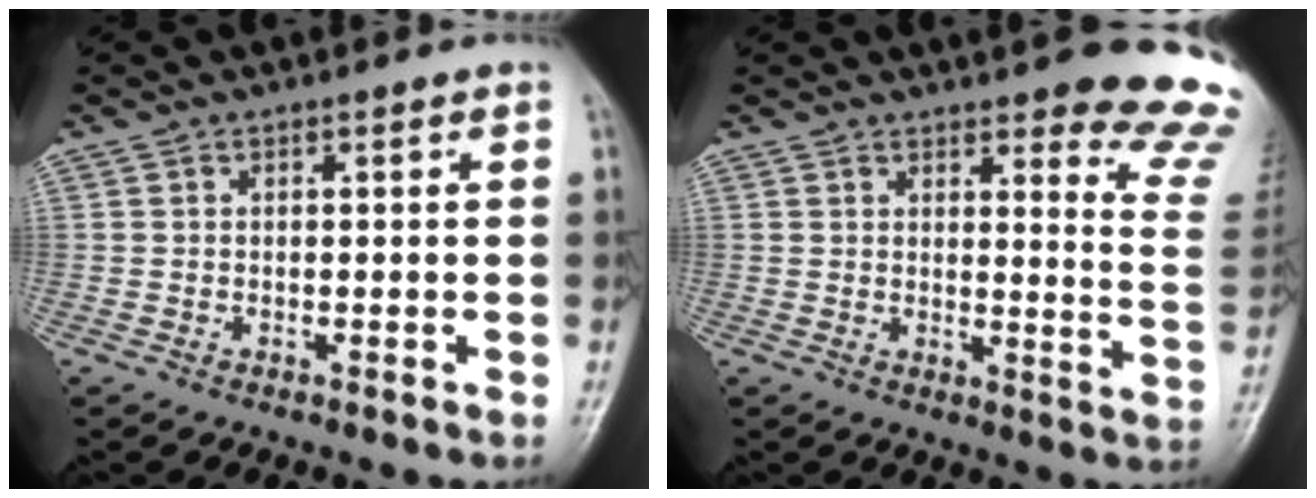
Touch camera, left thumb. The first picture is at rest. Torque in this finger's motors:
{"motor_torque": [1.32, 1.25, 1.22, -1.54, 0.07]}